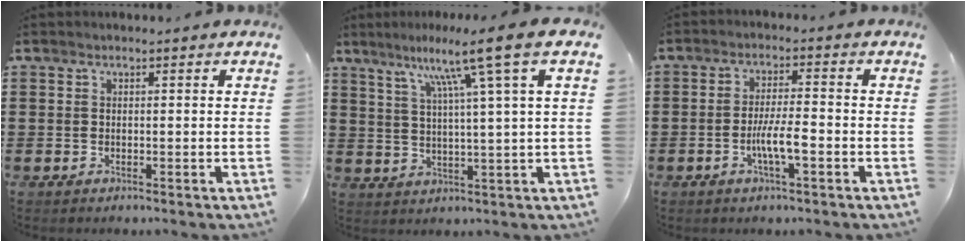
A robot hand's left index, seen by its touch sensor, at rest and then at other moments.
{"total": 9.8, "force": [5.6, -1.5, 7.9], "torque": [-0.153, -0.020, 0.078]}
{"total": 5.3, "force": [-1.8, 0.9, 4.9], "torque": [-0.096, -0.001, -0.036]}